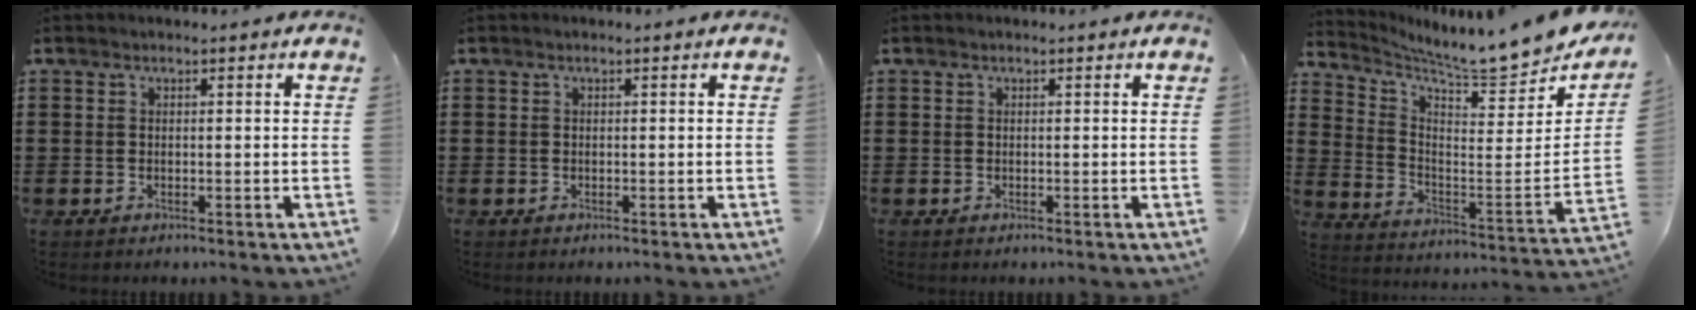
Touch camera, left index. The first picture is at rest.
{"total": 0.0}
{"total": 0.0}
{"total": 7.5, "force": [7.2, -0.2, 2.2], "torque": [-0.063, -0.078, 0.114]}